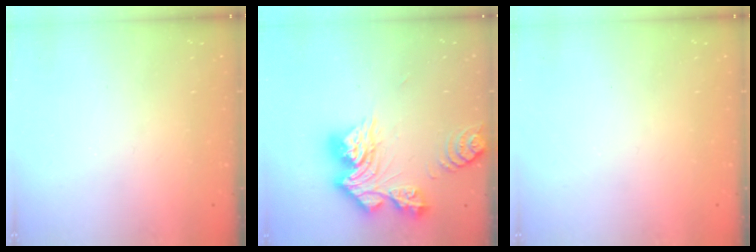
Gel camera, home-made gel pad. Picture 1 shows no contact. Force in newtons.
{"total": 14.3, "press": 14.2, "slide": 1.5}
{"total": 0.0}